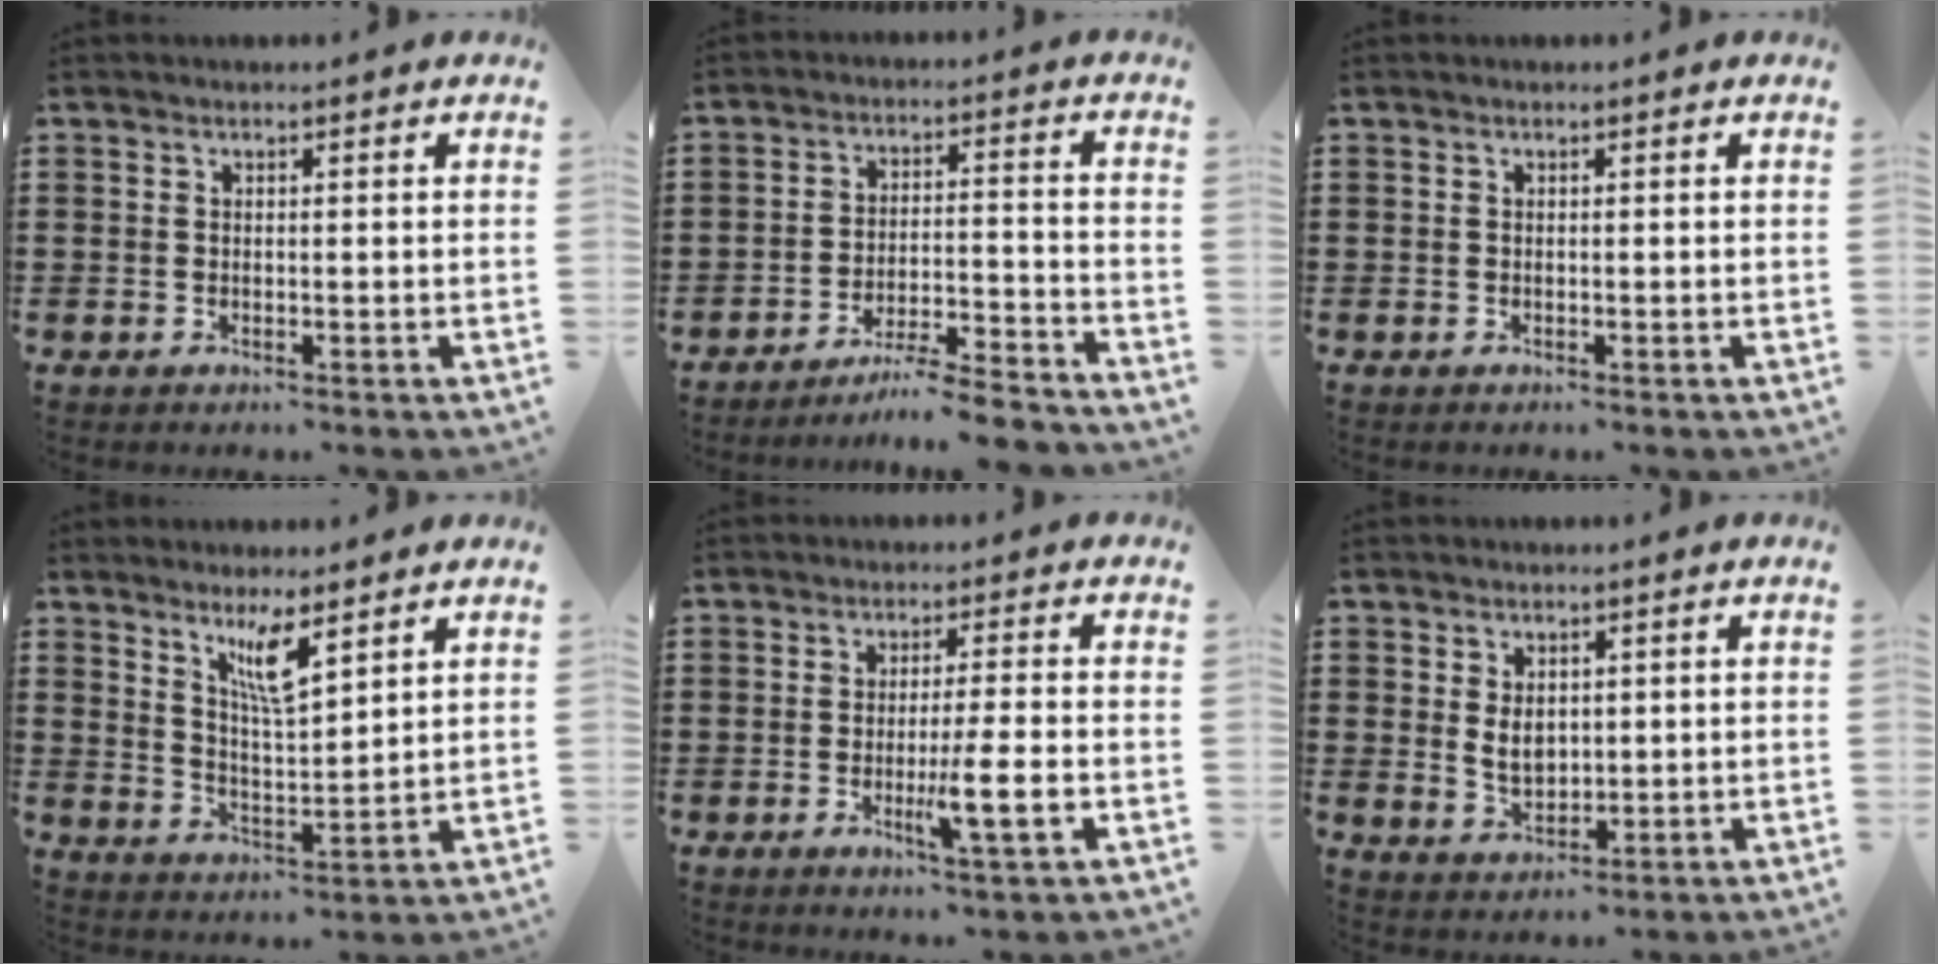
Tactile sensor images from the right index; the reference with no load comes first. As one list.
[{"total": 6.3, "force": [-5.9, -0.3, 2.2], "torque": [-0.041, -0.006, -0.114]}, {"total": 0.0}, {"total": 6.2, "force": [4.1, 1.1, 4.6], "torque": [-0.093, -0.004, 0.068]}, {"total": 6.5, "force": [-1.8, -0.1, 6.2], "torque": [-0.107, -0.019, -0.031]}, {"total": 3.6, "force": [0.7, 2.5, 2.5], "torque": [-0.039, 0.001, 0.009]}]